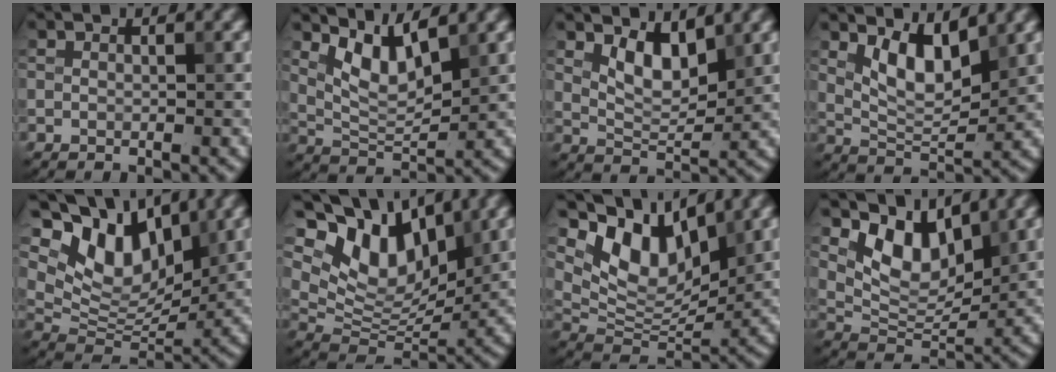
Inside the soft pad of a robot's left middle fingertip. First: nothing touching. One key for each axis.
{"total": 4.4, "fx": 2.5, "fy": 1.5, "fz": 3.3, "tx": -0.072, "ty": -0.008, "tz": 0.052}
{"total": 3.7, "fx": 2.0, "fy": 1.6, "fz": 2.7, "tx": -0.052, "ty": -0.007, "tz": 0.038}
{"total": 4.7, "fx": 2.2, "fy": 2.0, "fz": 3.7, "tx": -0.072, "ty": -0.008, "tz": 0.043}
{"total": 9.5, "fx": 4.9, "fy": 5.4, "fz": 6.0, "tx": -0.105, "ty": -0.002, "tz": 0.084}
{"total": 10.1, "fx": 5.3, "fy": 5.6, "fz": 6.5, "tx": -0.122, "ty": -0.002, "tz": 0.094}
{"total": 7.9, "fx": 4.7, "fy": 4.0, "fz": 4.9, "tx": -0.087, "ty": -0.004, "tz": 0.082}
{"total": 5.9, "fx": 3.2, "fy": 3.2, "fz": 3.8, "tx": -0.068, "ty": -0.013, "tz": 0.054}